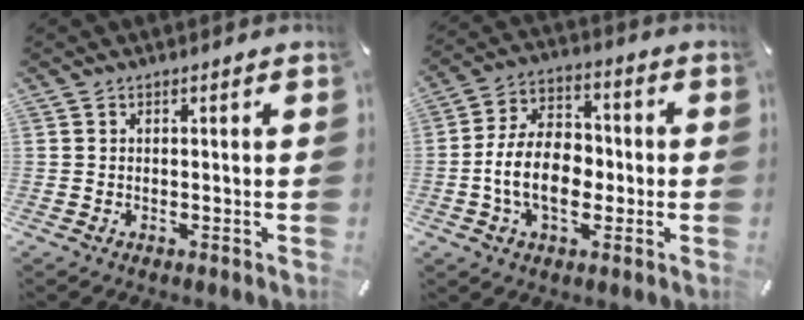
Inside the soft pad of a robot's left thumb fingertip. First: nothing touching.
{"total": 12.2, "force": [-2.7, 8.4, 8.5], "torque": [-0.176, 0.012, -0.049]}